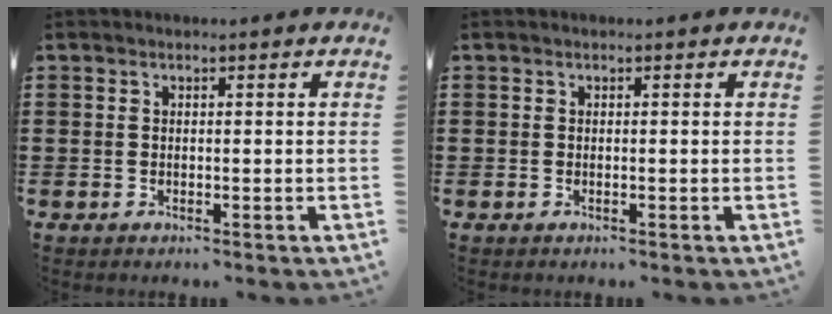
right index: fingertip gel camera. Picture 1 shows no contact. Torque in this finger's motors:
{"motor_torque": [0.00, 0.00, 0.00, 0.00]}